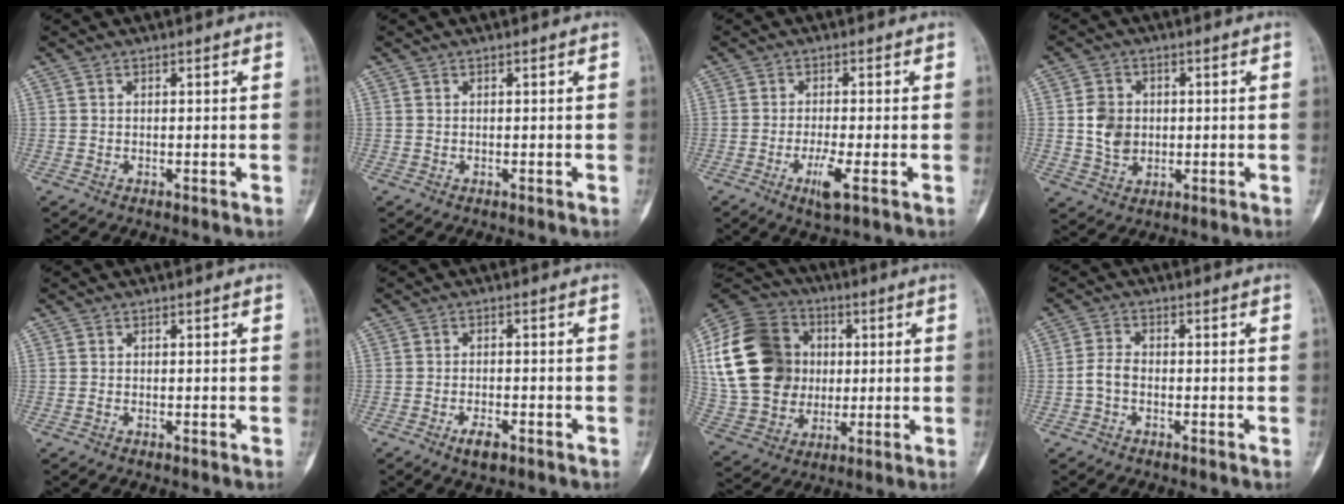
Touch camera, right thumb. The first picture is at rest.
{"total": 0.0}
{"total": 4.5, "force": [-1.9, 0.7, 4.0], "torque": [-0.083, -0.006, -0.036]}
{"total": 6.6, "force": [0.2, 5.4, 3.8], "torque": [-0.048, -0.004, 0.007]}
{"total": 0.0}
{"total": 3.5, "force": [-2.0, 1.5, 2.5], "torque": [-0.044, 0.007, -0.033]}
{"total": 22.8, "force": [3.3, 18.6, 12.7], "torque": [-0.237, 0.021, 0.070]}
{"total": 3.1, "force": [-1.0, 2.0, 2.2], "torque": [-0.045, 0.012, -0.026]}